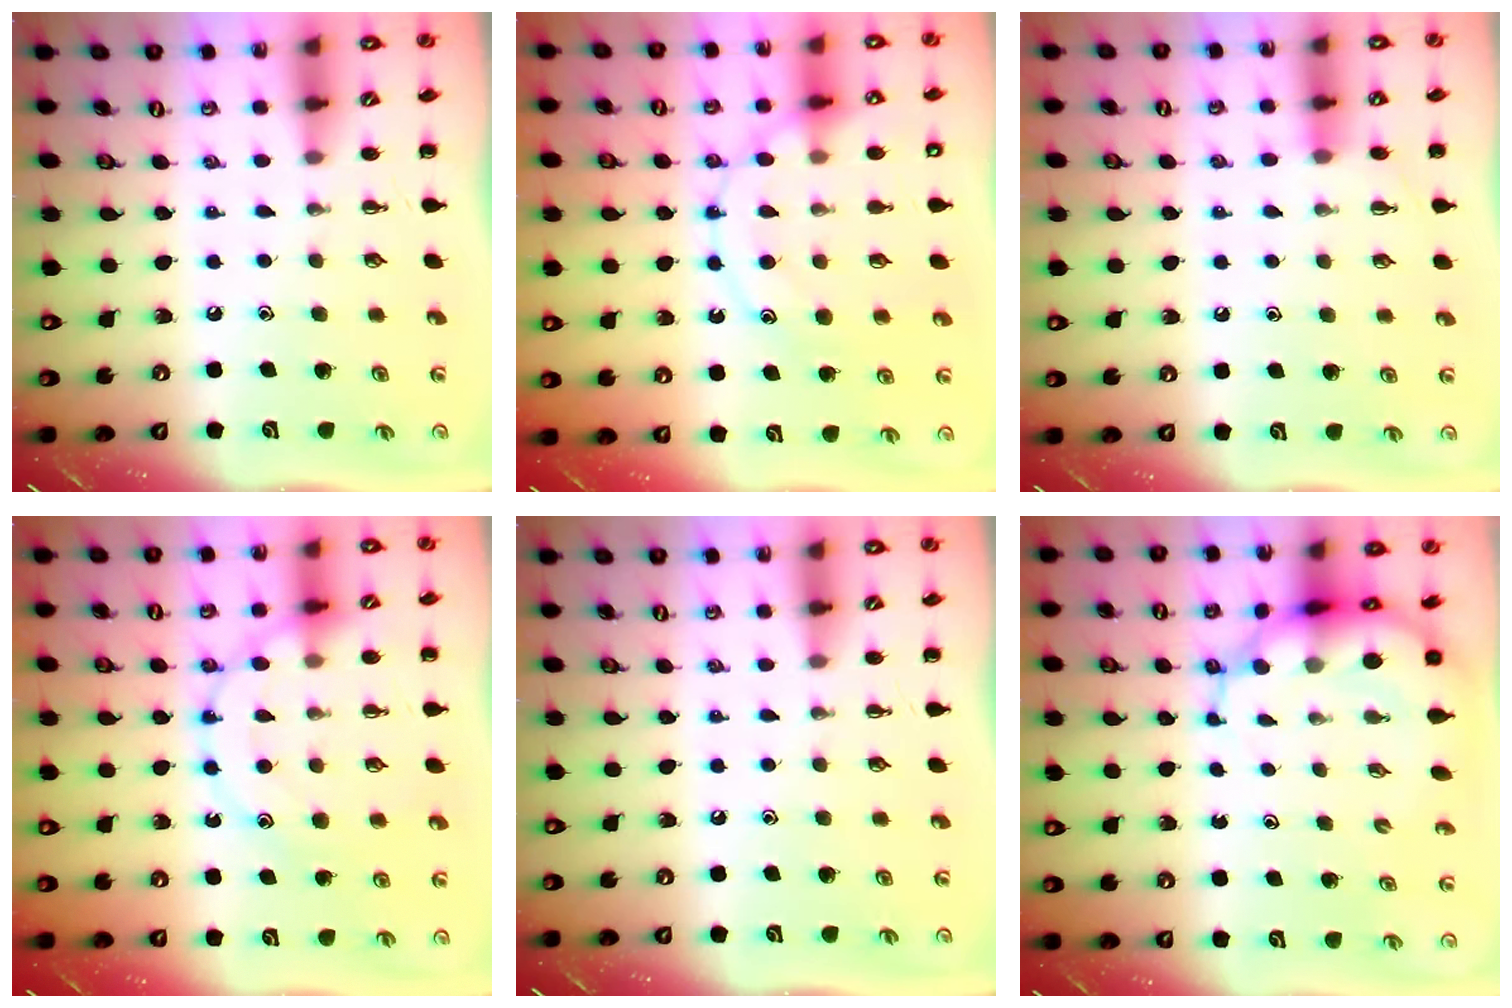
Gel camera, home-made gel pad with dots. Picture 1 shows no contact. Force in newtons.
{"total": 13.5, "press": 13.4, "slide": 1.1}
{"total": 4.2, "press": 4.0, "slide": 1.2}
{"total": 14.7, "press": 14.6, "slide": 2.2}
{"total": 0.0}
{"total": 9.2, "press": 8.8, "slide": 2.8}